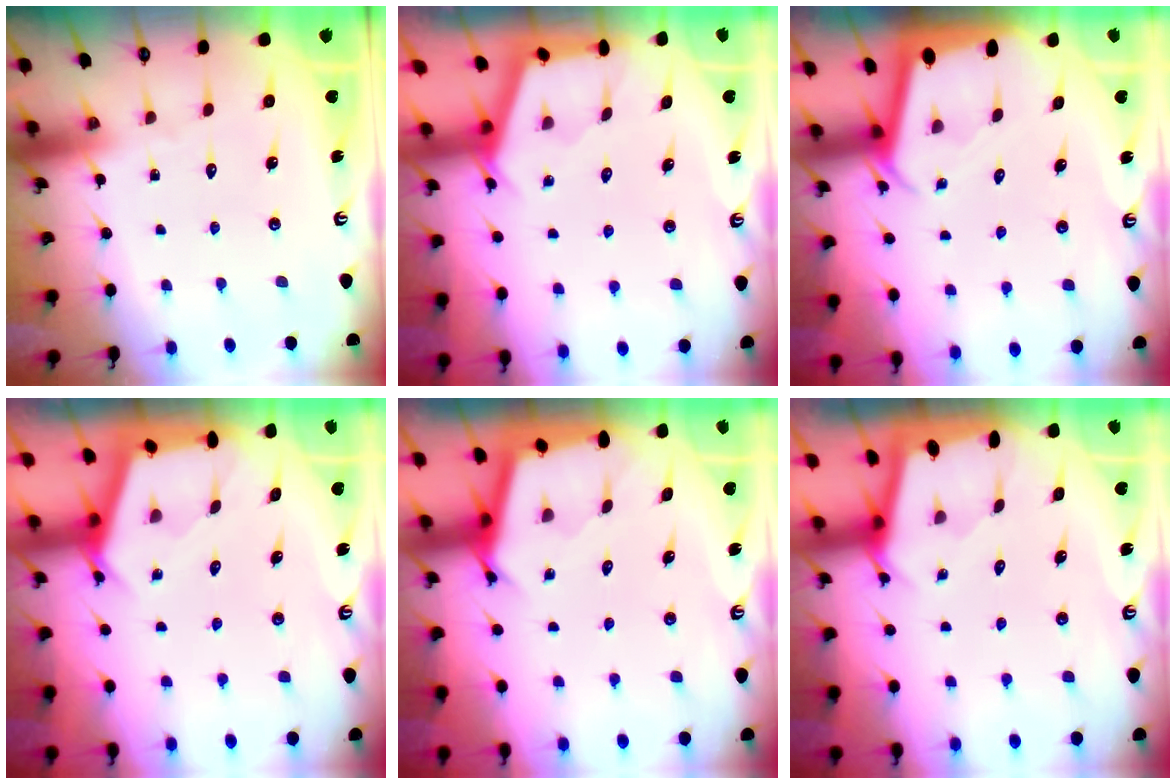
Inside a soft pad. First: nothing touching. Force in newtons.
{"total": 2.6, "press": 2.6, "slide": 0.3}
{"total": 2.2, "press": 2.2, "slide": 0.2}
{"total": 2.9, "press": 2.9, "slide": 0.3}
{"total": 2.8, "press": 2.8, "slide": 0.3}
{"total": 1.6, "press": 1.6, "slide": 0.2}